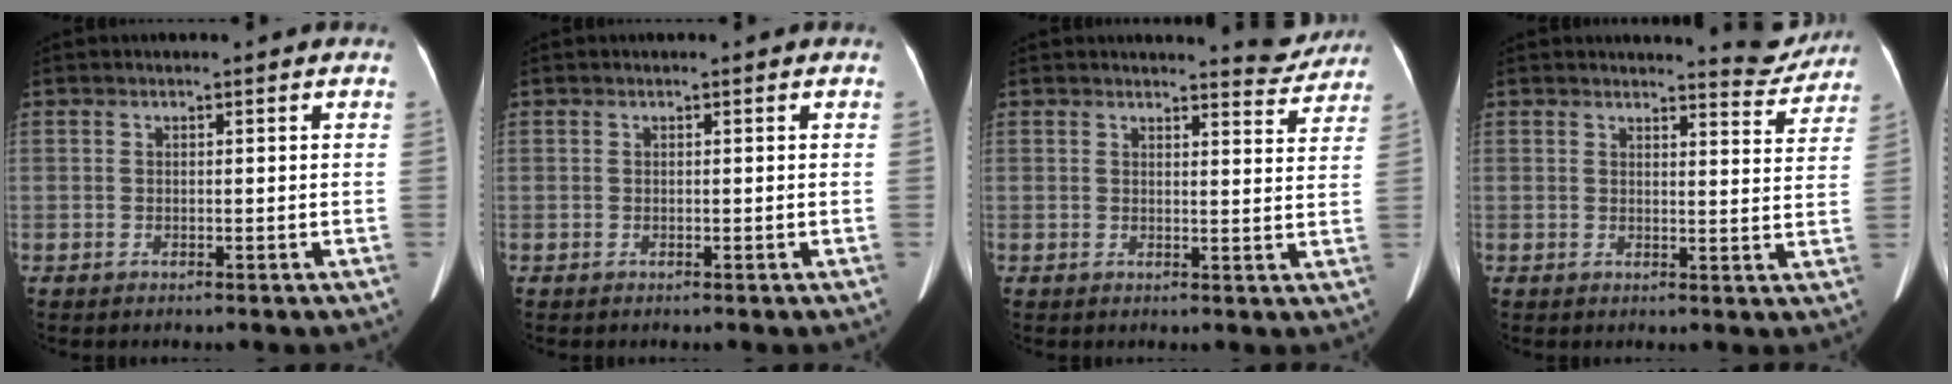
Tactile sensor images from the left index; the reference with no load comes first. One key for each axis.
{"total": 0.0}
{"total": 4.9, "fx": 4.8, "fy": 0.6, "fz": 0.2, "tx": 0.000, "ty": -0.024, "tz": 0.043}
{"total": 5.4, "fx": 5.4, "fy": 0.5, "fz": 0.1, "tx": 0.001, "ty": -0.028, "tz": 0.052}